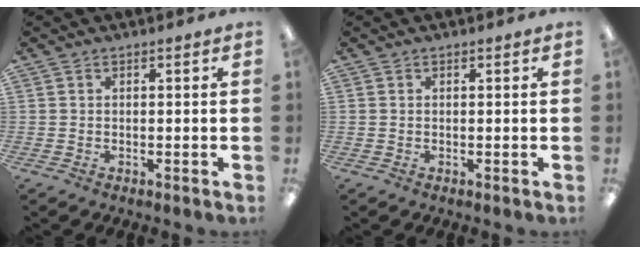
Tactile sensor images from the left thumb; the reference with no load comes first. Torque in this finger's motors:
{"motor_torque": [-0.10, -0.01, -0.38, 0.10, 0.00]}